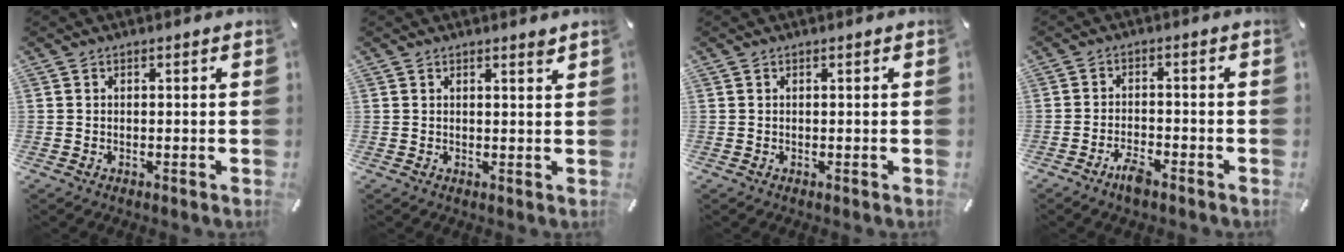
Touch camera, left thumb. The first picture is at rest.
{"total": 1.4, "force": [1.2, 0.1, 0.7], "torque": [-0.007, -0.006, 0.020]}
{"total": 0.0}
{"total": 4.3, "force": [-3.4, 1.4, 2.3], "torque": [-0.056, 0.011, -0.068]}